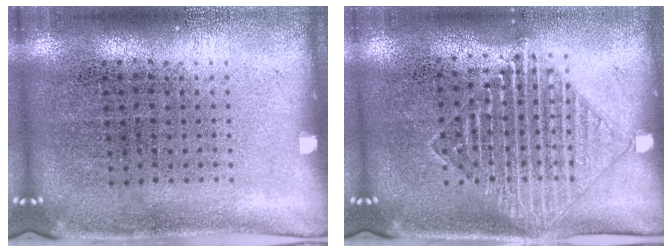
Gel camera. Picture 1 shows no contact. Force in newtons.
{"total": 1.6, "press": 1.4, "slide": 0.8}